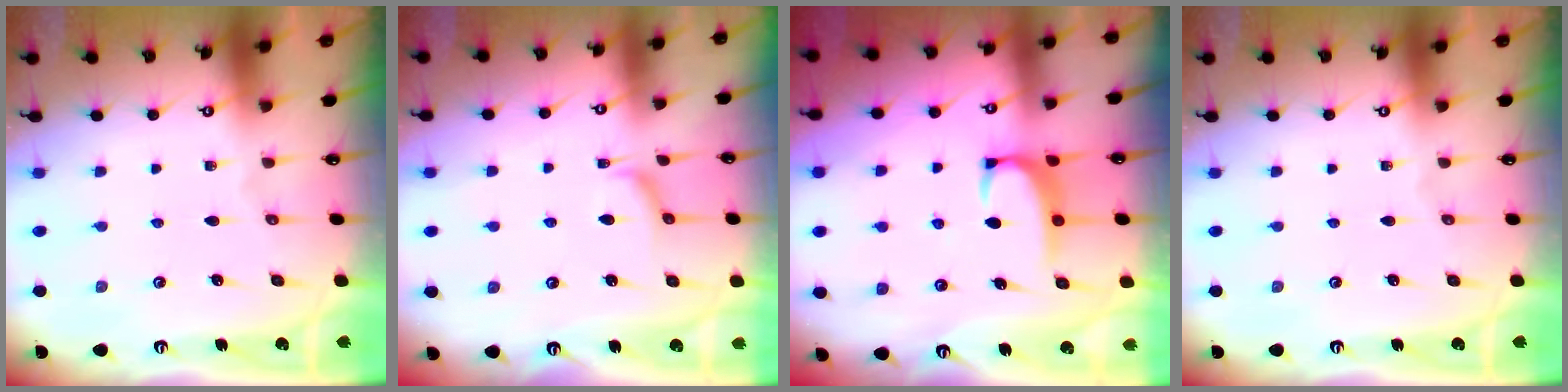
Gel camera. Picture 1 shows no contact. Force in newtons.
{"total": 1.3, "press": 1.2, "slide": 0.5}
{"total": 2.3, "press": 2.2, "slide": 0.6}
{"total": 0.0}